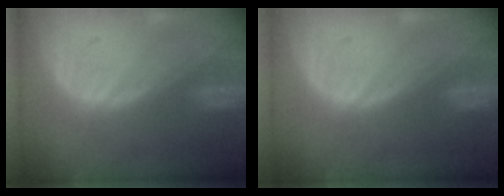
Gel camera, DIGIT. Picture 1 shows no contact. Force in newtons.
{"total": 0.0}